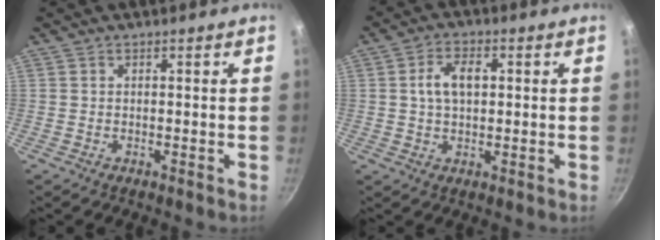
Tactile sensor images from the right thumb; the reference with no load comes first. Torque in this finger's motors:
{"motor_torque": [-0.23, 0.53, 0.08, -0.14, 0.08]}